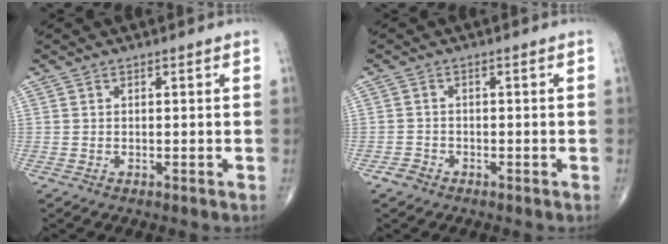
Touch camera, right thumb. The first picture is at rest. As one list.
[{"total": 1.7, "force": [-1.2, 1.2, 0.3], "torque": [-0.006, 0.005, -0.025]}]